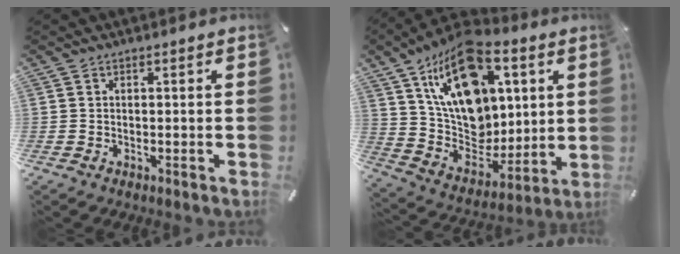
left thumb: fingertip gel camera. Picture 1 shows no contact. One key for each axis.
{"total": 21.2, "fx": 9.4, "fy": 14.5, "fz": 12.3, "tx": -0.204, "ty": -0.052, "tz": 0.170}